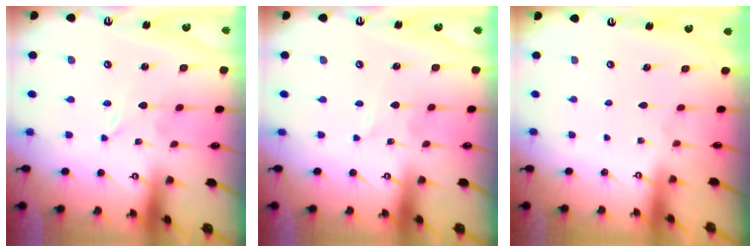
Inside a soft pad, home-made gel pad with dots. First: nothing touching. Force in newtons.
{"total": 0.7, "press": 0.7, "slide": 0.1}
{"total": 0.0}